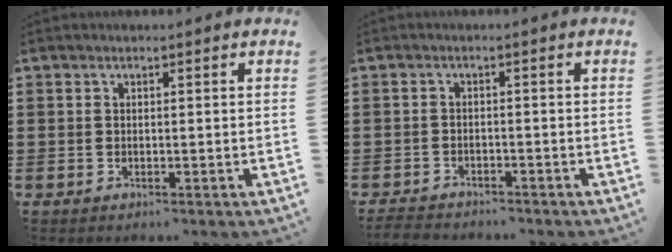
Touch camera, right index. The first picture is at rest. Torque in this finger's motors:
{"motor_torque": [-1.48, 0.66, -1.05, -0.16]}